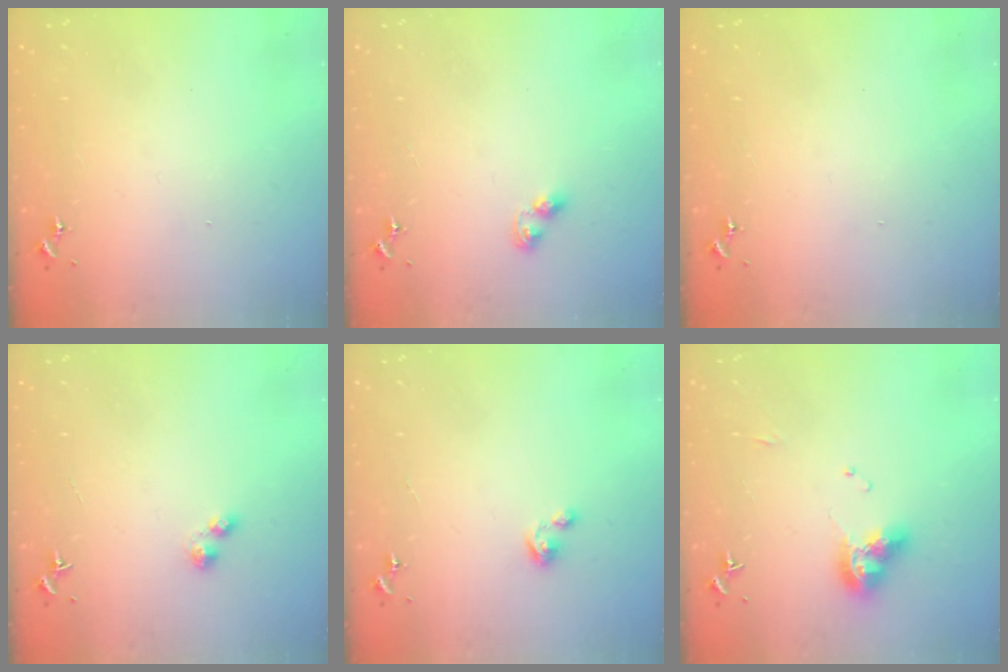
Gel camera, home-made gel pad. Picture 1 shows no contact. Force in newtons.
{"total": 4.3, "press": 4.3, "slide": 0.4}
{"total": 0.0}
{"total": 1.6, "press": 1.6, "slide": 0.2}
{"total": 3.8, "press": 3.7, "slide": 0.3}
{"total": 11.5, "press": 11.4, "slide": 1.3}